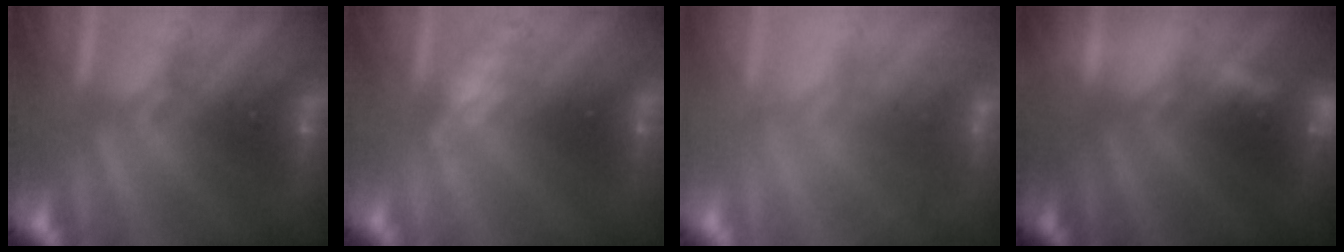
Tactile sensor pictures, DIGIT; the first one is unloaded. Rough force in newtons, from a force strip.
{"total": 2.4}
{"total": 7.5}
{"total": 3.4}